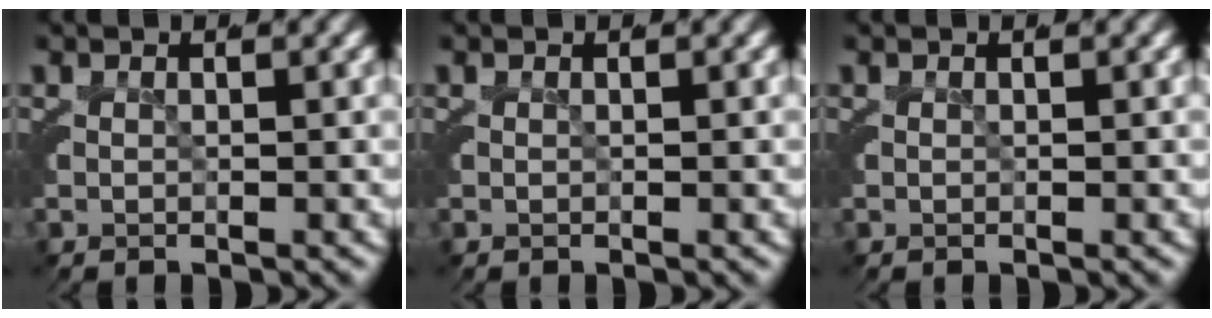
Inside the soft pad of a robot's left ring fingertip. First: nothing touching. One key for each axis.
{"total": 0.0}
{"total": 0.0}